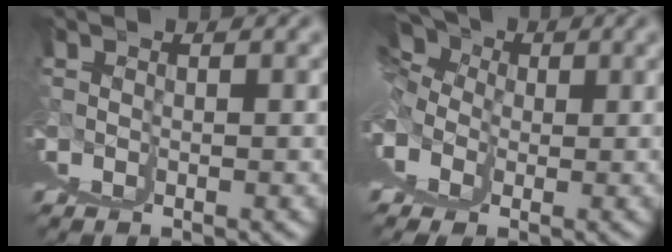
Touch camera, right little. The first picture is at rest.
{"total": 4.9, "force": [3.6, 0.6, 3.2], "torque": [-0.039, 0.025, 0.052]}